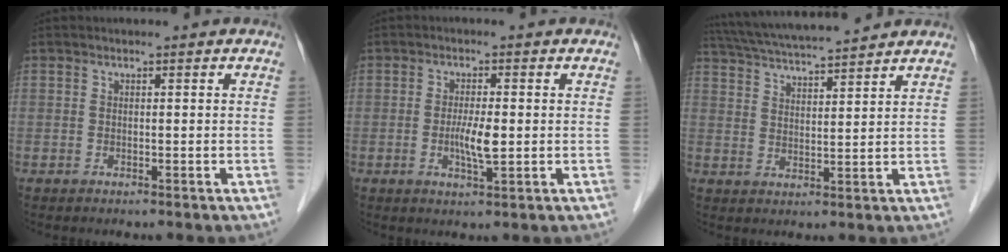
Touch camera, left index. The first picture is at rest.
{"total": 3.9, "force": [-0.6, 0.6, 3.8], "torque": [-0.075, -0.010, -0.010]}
{"total": 13.1, "force": [11.8, 0.4, 5.5], "torque": [-0.106, 0.024, 0.190]}